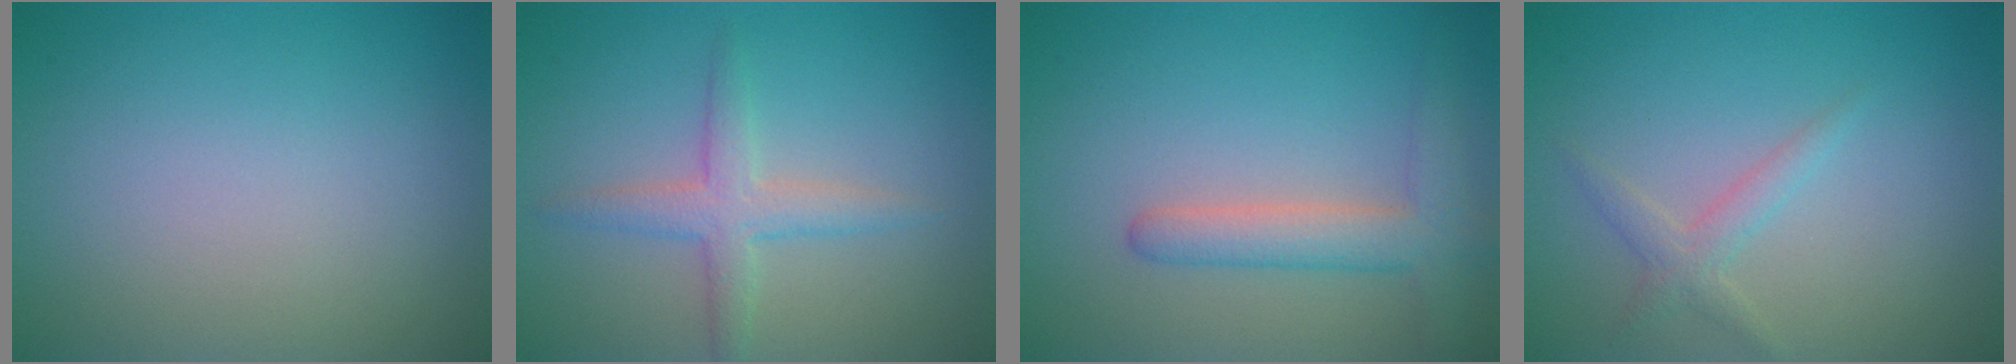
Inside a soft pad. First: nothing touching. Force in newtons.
{"total": 2.9, "press": 2.9, "slide": 0.1}
{"total": 3.6, "press": 3.6, "slide": 0.3}
{"total": 1.7, "press": 1.6, "slide": 0.1}